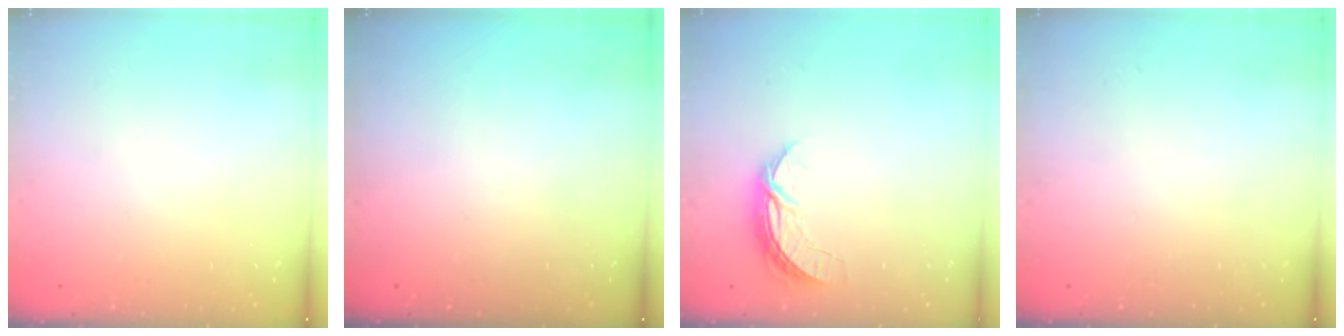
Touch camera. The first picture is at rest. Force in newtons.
{"total": 0.0}
{"total": 6.2, "press": 6.2, "slide": 0.5}
{"total": 0.0}